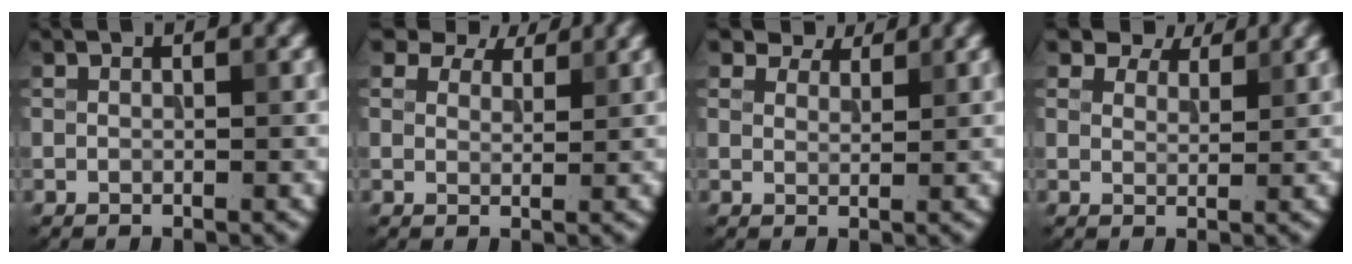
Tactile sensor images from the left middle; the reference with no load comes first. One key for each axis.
{"total": 5.5, "fx": 4.6, "fy": 2.2, "fz": 1.8, "tx": -0.045, "ty": -0.005, "tz": 0.078}
{"total": 4.2, "fx": 3.7, "fy": 1.6, "fz": 1.1, "tx": -0.029, "ty": -0.011, "tz": 0.071}
{"total": 5.0, "fx": 4.4, "fy": 2.0, "fz": 1.5, "tx": -0.040, "ty": -0.011, "tz": 0.082}